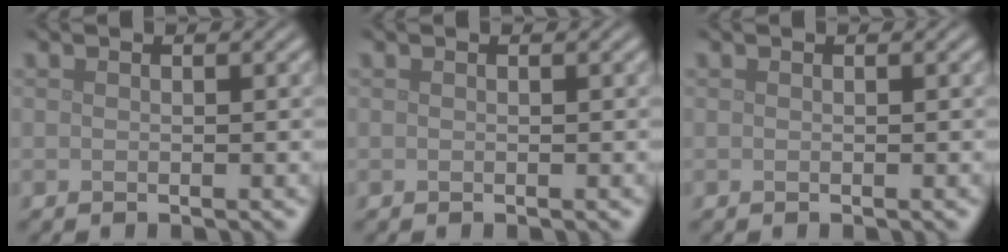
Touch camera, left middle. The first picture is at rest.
{"total": 0.0}
{"total": 0.0}